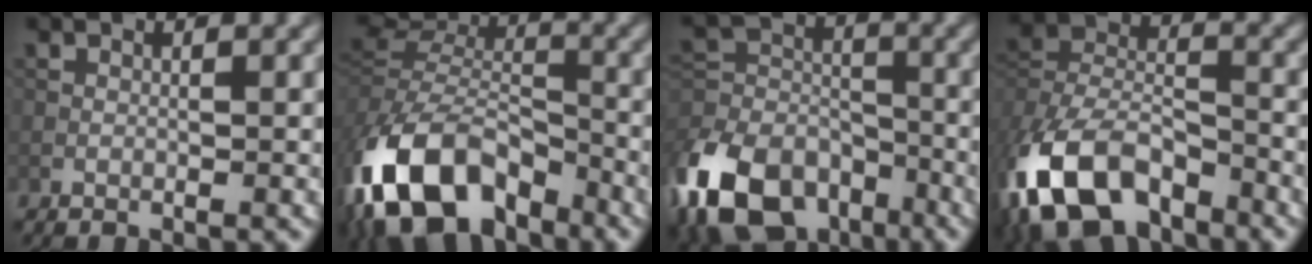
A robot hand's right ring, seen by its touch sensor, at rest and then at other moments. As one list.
[{"total": 13.0, "force": [-7.3, 7.9, 7.3], "torque": [-0.159, -0.002, -0.142]}, {"total": 12.8, "force": [-7.8, 7.7, 6.6], "torque": [-0.145, -0.001, -0.158]}, {"total": 12.8, "force": [-7.4, 7.2, 7.6], "torque": [-0.168, -0.008, -0.142]}]